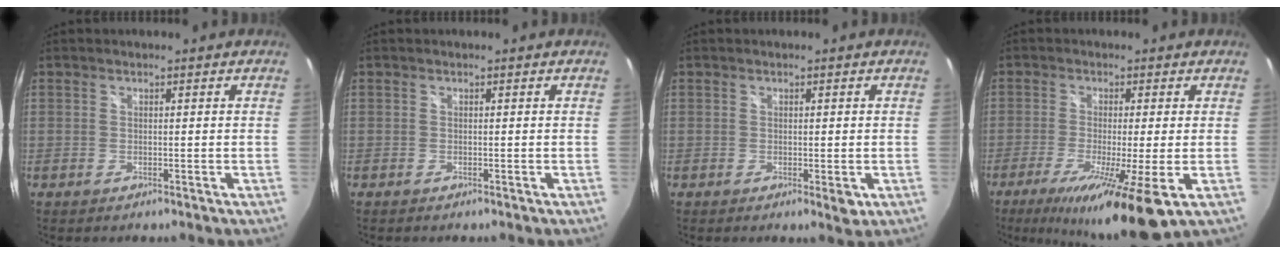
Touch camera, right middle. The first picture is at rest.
{"total": 0.0}
{"total": 1.9, "force": [0.1, 0.6, 1.8], "torque": [-0.026, -0.004, 0.004]}
{"total": 12.1, "force": [-4.8, 0.1, 11.1], "torque": [-0.218, -0.037, -0.082]}